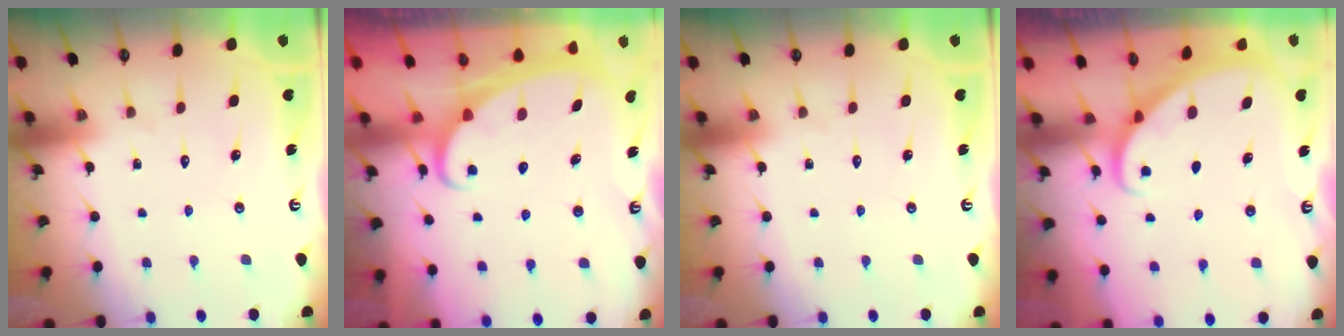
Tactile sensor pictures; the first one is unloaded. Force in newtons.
{"total": 2.3, "press": 2.3, "slide": 0.2}
{"total": 0.0}
{"total": 2.1, "press": 2.1, "slide": 0.1}